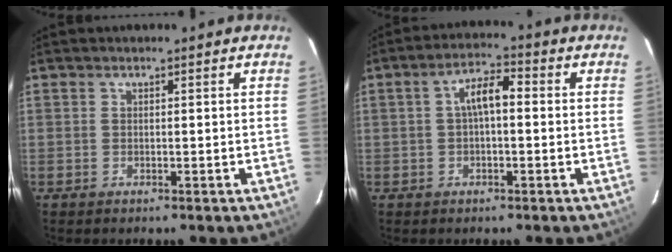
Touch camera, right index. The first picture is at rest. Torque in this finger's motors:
{"motor_torque": [0.37, -0.16, 0.30, 0.07]}